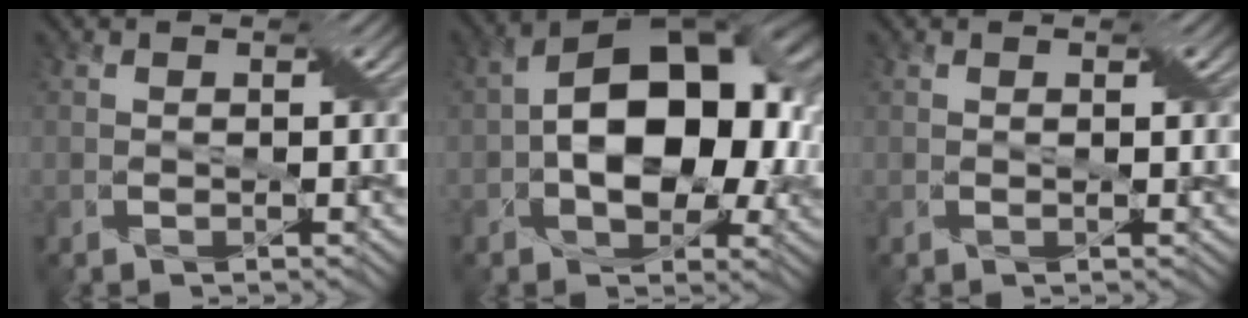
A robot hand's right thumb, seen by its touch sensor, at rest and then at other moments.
{"total": 14.6, "force": [0.2, 9.1, 11.4], "torque": [-0.162, 0.018, -0.003]}
{"total": 0.5, "force": [0.4, -0.2, 0.3], "torque": [-0.002, -0.001, 0.005]}